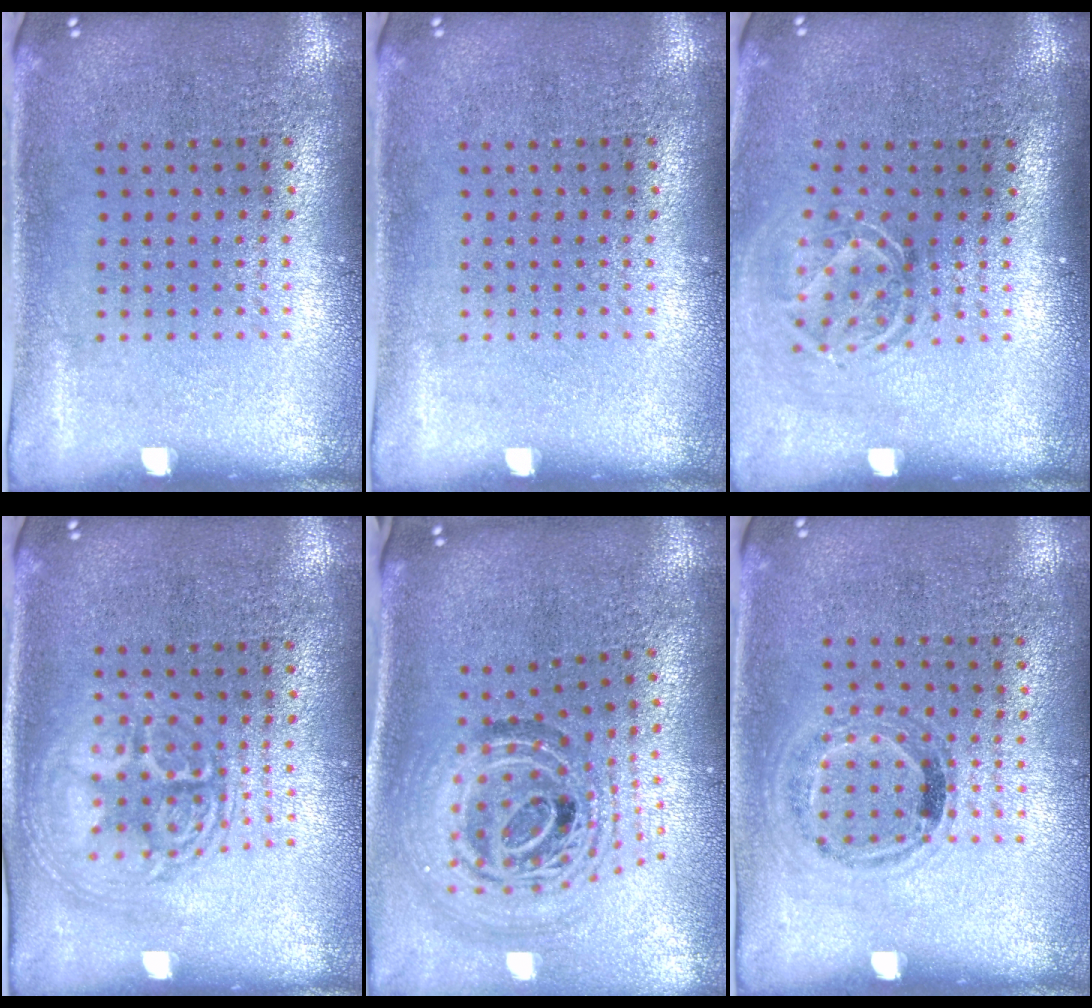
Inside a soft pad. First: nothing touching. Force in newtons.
{"total": 0.0}
{"total": 1.7, "press": 1.3, "slide": 1.2}
{"total": 3.0, "press": 3.0, "slide": 0.4}
{"total": 1.9, "press": 1.5, "slide": 1.0}
{"total": 1.0, "press": 0.8, "slide": 0.7}